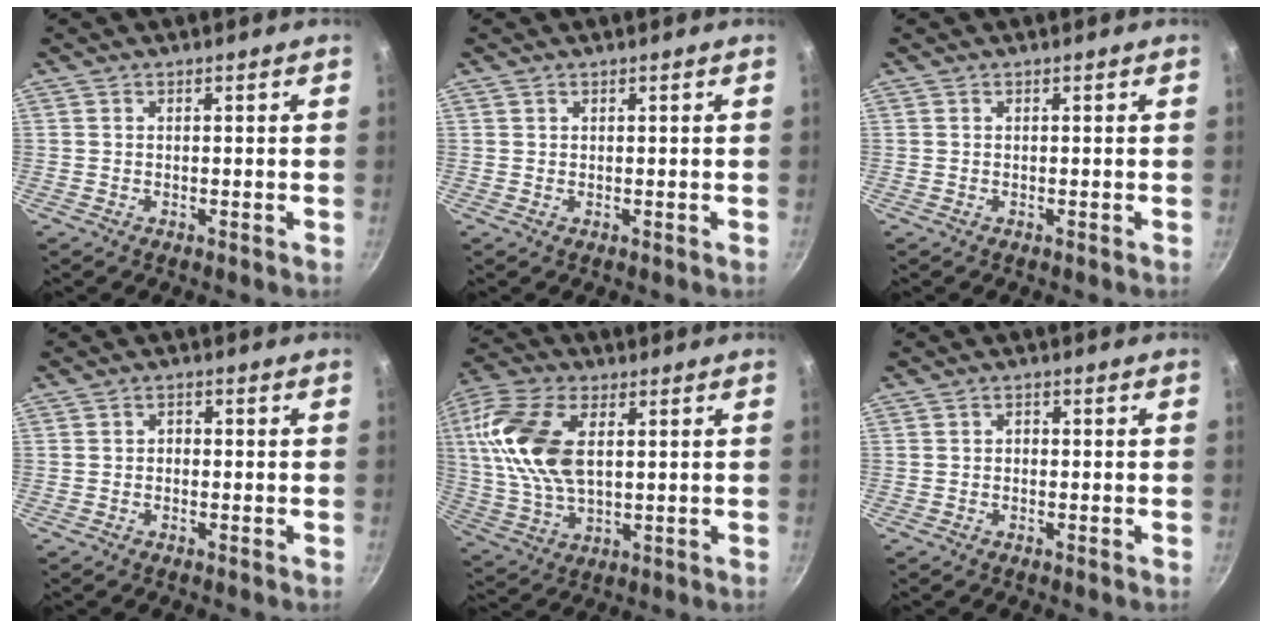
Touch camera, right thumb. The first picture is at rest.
{"total": 0.0}
{"total": 0.0}
{"total": 1.3, "force": [-0.5, 1.0, 0.7], "torque": [-0.009, 0.008, -0.010]}
{"total": 16.5, "force": [3.5, 9.1, 13.2], "torque": [-0.259, 0.000, 0.063]}
{"total": 1.1, "force": [-0.4, 0.8, 0.6], "torque": [-0.008, 0.006, -0.007]}